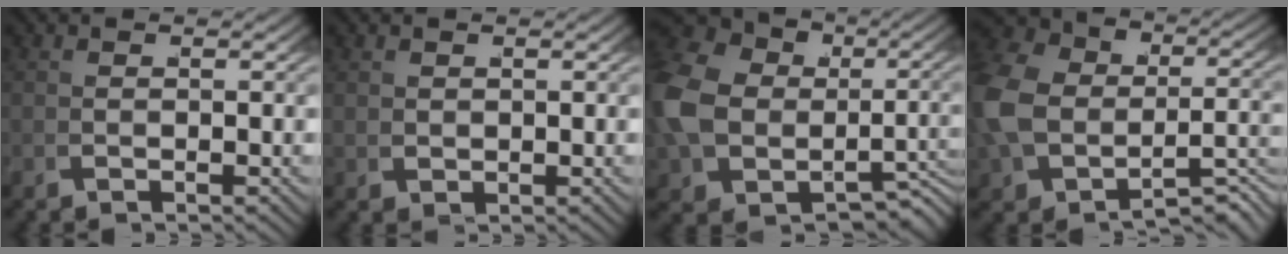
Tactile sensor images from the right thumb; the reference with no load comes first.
{"total": 1.0, "force": [0.9, 0.4, 0.2], "torque": [-0.005, -0.009, 0.026]}
{"total": 14.8, "force": [-1.0, 11.9, 8.8], "torque": [-0.216, -0.061, 0.014]}
{"total": 9.7, "force": [-2.2, 7.1, 6.1], "torque": [-0.145, -0.028, -0.015]}